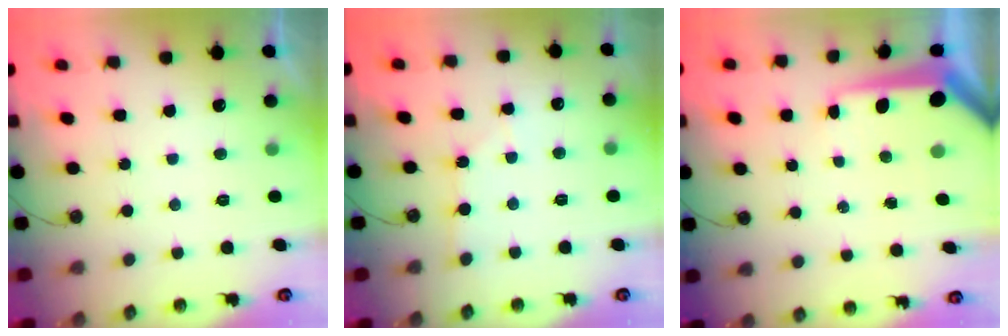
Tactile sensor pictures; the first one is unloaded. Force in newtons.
{"total": 3.0, "press": 3.0, "slide": 0.4}
{"total": 8.9, "press": 8.9, "slide": 0.9}